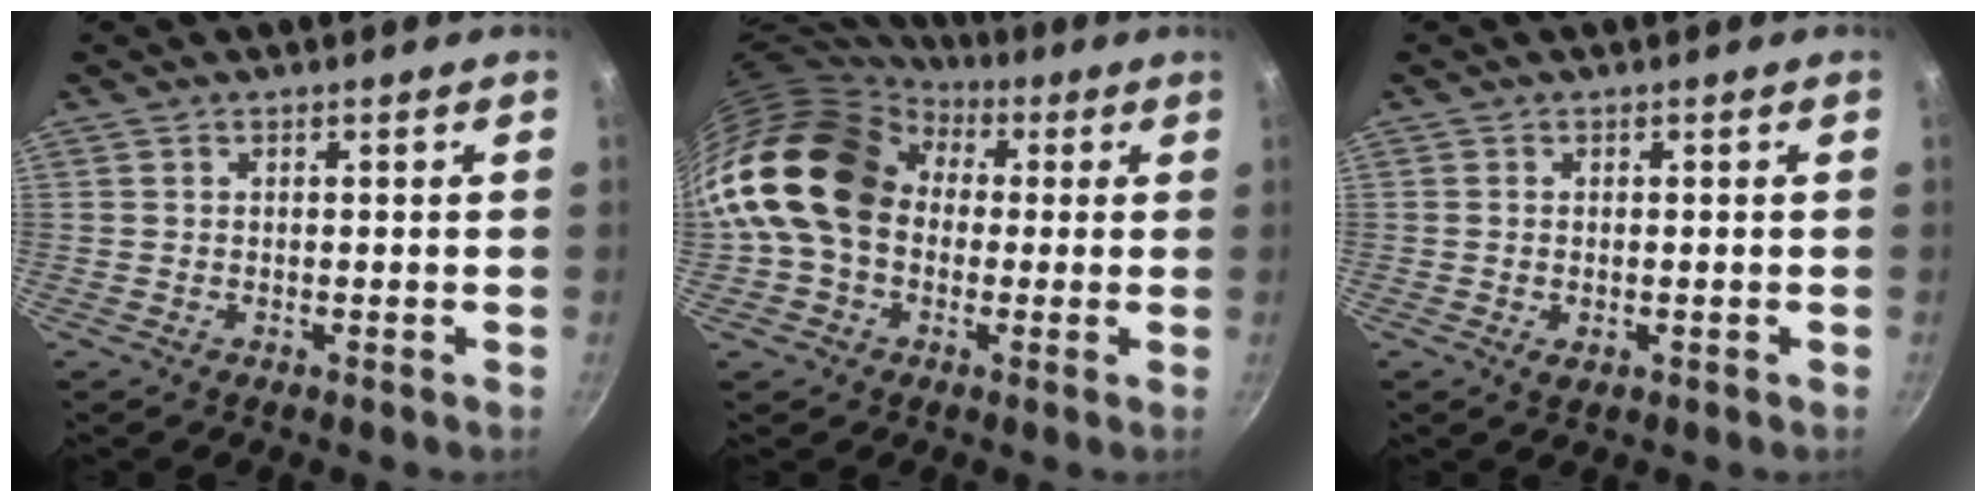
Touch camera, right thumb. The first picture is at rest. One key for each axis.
{"total": 18.8, "fx": 2.1, "fy": 14.4, "fz": 11.8, "tx": -0.198, "ty": 0.040, "tz": 0.026}
{"total": 1.7, "fx": -0.4, "fy": 1.0, "fz": 1.3, "tx": -0.021, "ty": -0.003, "tz": -0.005}